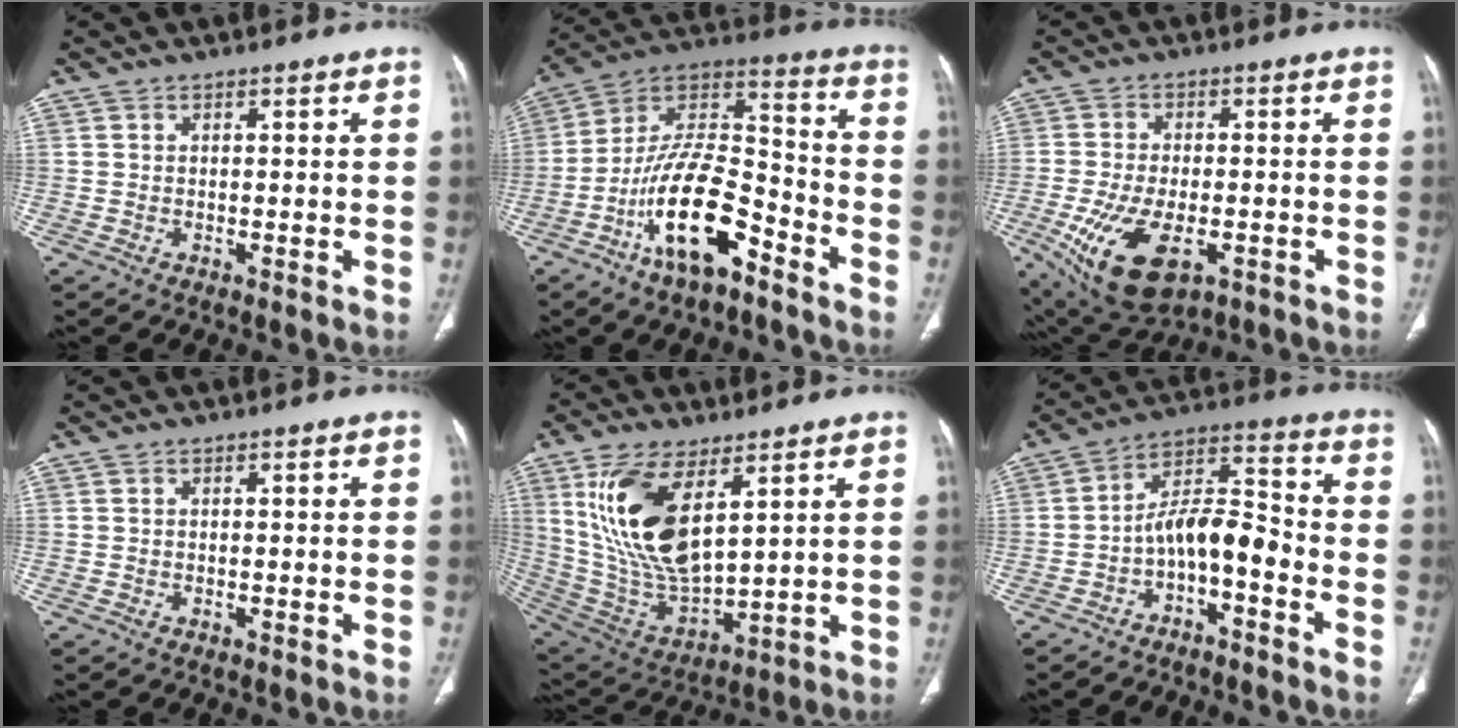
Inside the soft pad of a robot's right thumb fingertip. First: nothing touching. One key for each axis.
{"total": 18.2, "fx": -9.8, "fy": 7.4, "fz": 13.4, "tx": -0.235, "ty": 0.074, "tz": -0.179}
{"total": 14.4, "fx": -5.5, "fy": 7.4, "fz": 11.1, "tx": -0.213, "ty": 0.002, "tz": -0.078}
{"total": 0.0}
{"total": 18.4, "fx": 7.1, "fy": 8.2, "fz": 14.8, "tx": -0.283, "ty": -0.029, "tz": 0.155}
{"total": 9.8, "fx": -3.8, "fy": 4.0, "fz": 8.1, "tx": -0.132, "ty": 0.069, "tz": -0.071}